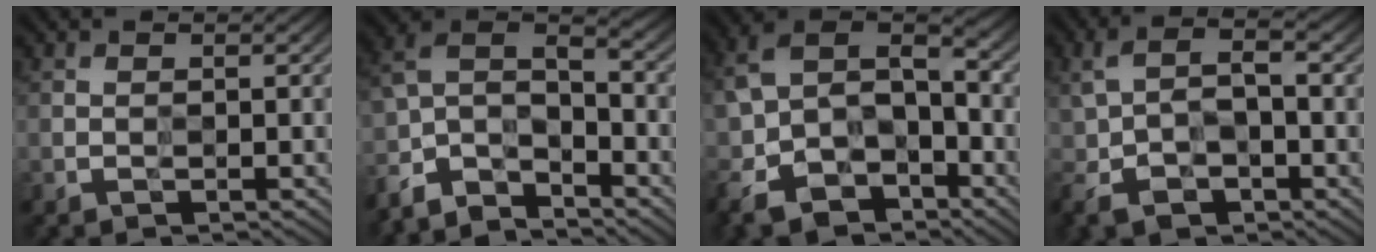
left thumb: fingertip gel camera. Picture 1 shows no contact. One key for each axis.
{"total": 8.5, "fx": -7.2, "fy": 2.9, "fz": 3.6, "tx": -0.071, "ty": 0.001, "tz": -0.158}
{"total": 13.3, "fx": -6.8, "fy": 8.8, "fz": 7.3, "tx": -0.187, "ty": -0.041, "tz": -0.120}
{"total": 6.8, "fx": -2.3, "fy": 4.3, "fz": 4.7, "tx": -0.106, "ty": -0.001, "tz": -0.044}